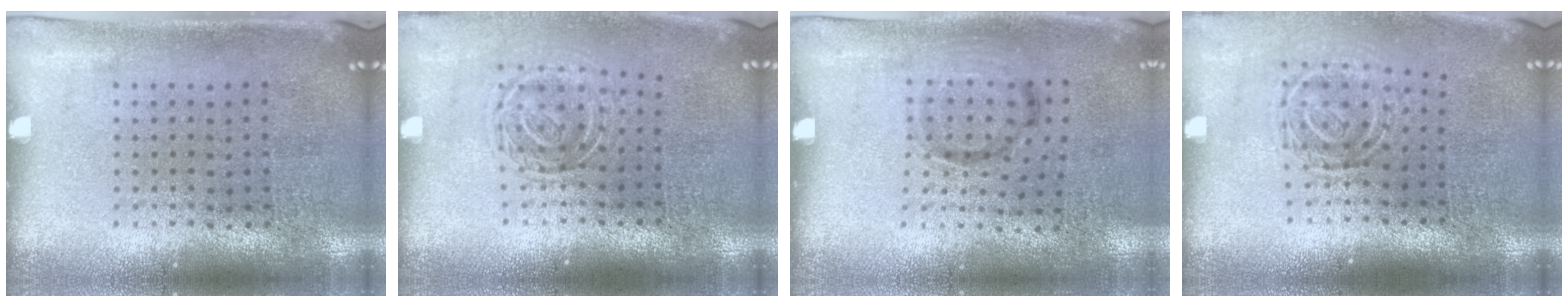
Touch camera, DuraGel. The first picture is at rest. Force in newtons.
{"total": 1.6, "press": 1.1, "slide": 1.1}
{"total": 1.0, "press": 0.6, "slide": 0.8}
{"total": 1.7, "press": 1.2, "slide": 1.3}